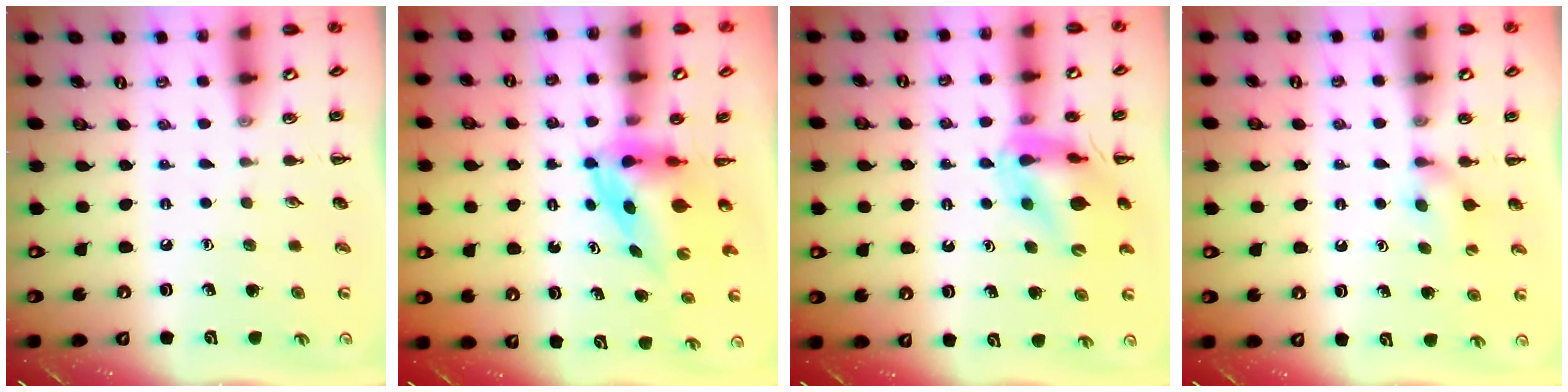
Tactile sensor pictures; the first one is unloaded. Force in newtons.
{"total": 3.7, "press": 3.6, "slide": 0.9}
{"total": 11.9, "press": 11.3, "slide": 3.7}
{"total": 5.5, "press": 5.3, "slide": 1.3}